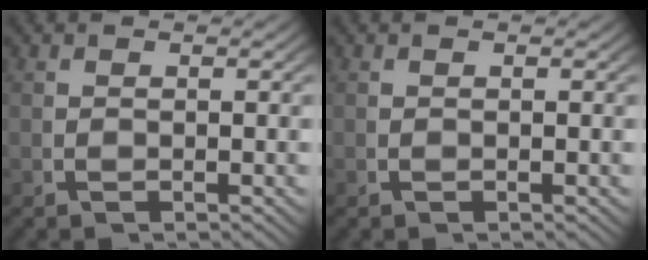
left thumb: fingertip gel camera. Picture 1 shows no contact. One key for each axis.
{"total": 0.0}